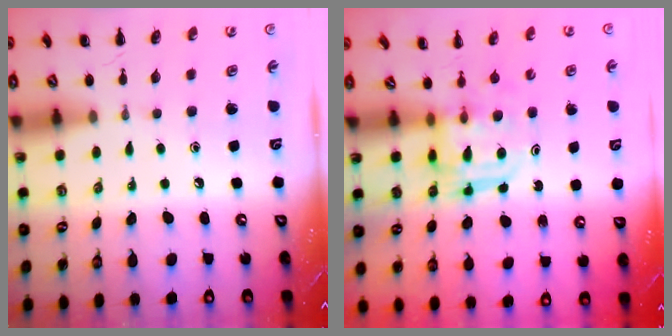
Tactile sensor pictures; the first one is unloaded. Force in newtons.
{"total": 3.2, "press": 3.2, "slide": 0.2}